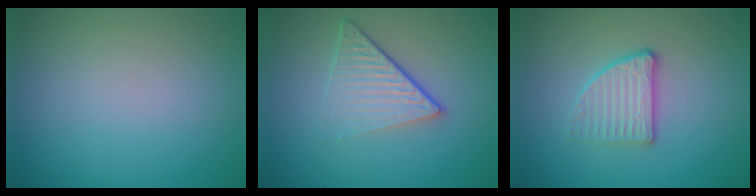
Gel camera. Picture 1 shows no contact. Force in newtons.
{"total": 4.9, "press": 3.0, "slide": 3.9}
{"total": 2.8, "press": 2.5, "slide": 1.4}